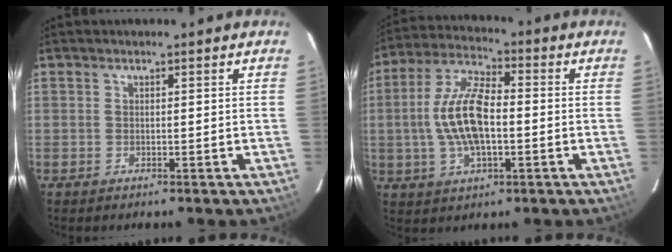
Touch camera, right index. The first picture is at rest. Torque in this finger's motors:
{"motor_torque": [1.37, -0.43, 0.90, 0.15]}